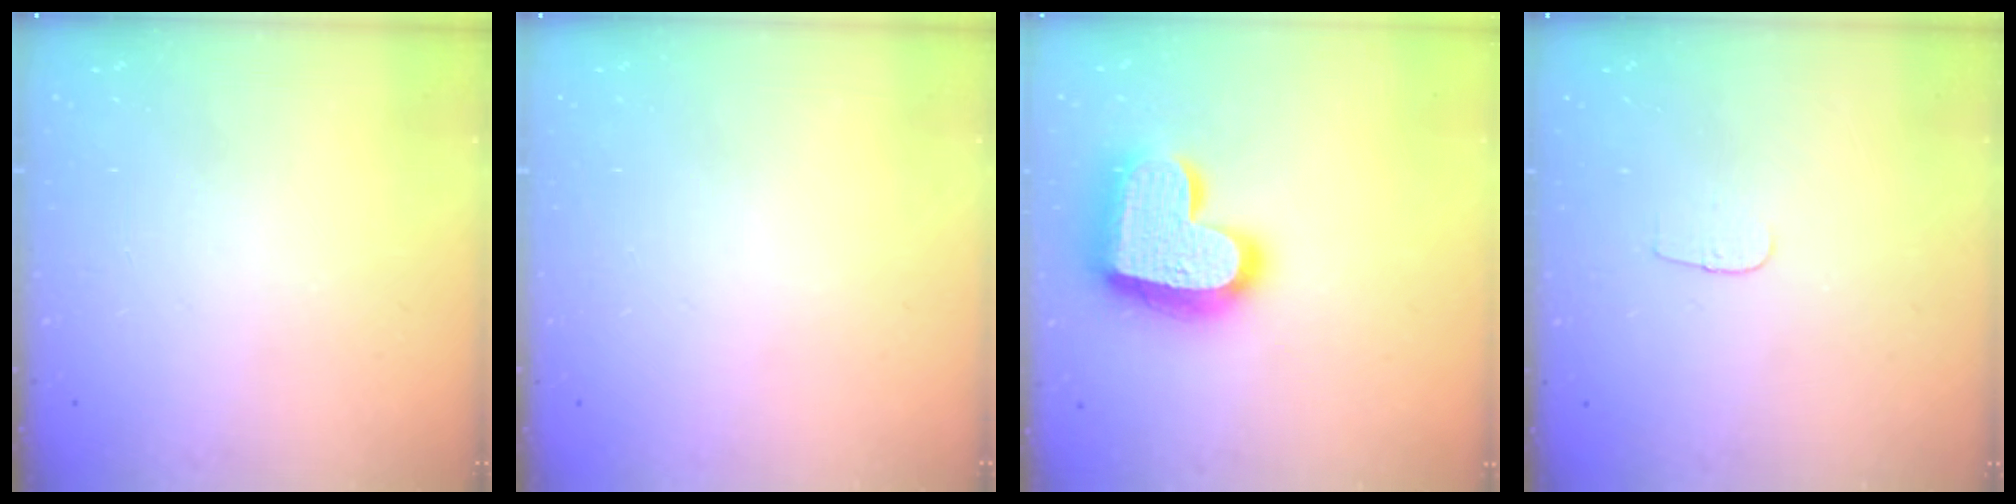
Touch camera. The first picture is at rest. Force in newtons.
{"total": 0.0}
{"total": 21.7, "press": 21.6, "slide": 1.5}
{"total": 2.9, "press": 2.8, "slide": 0.3}